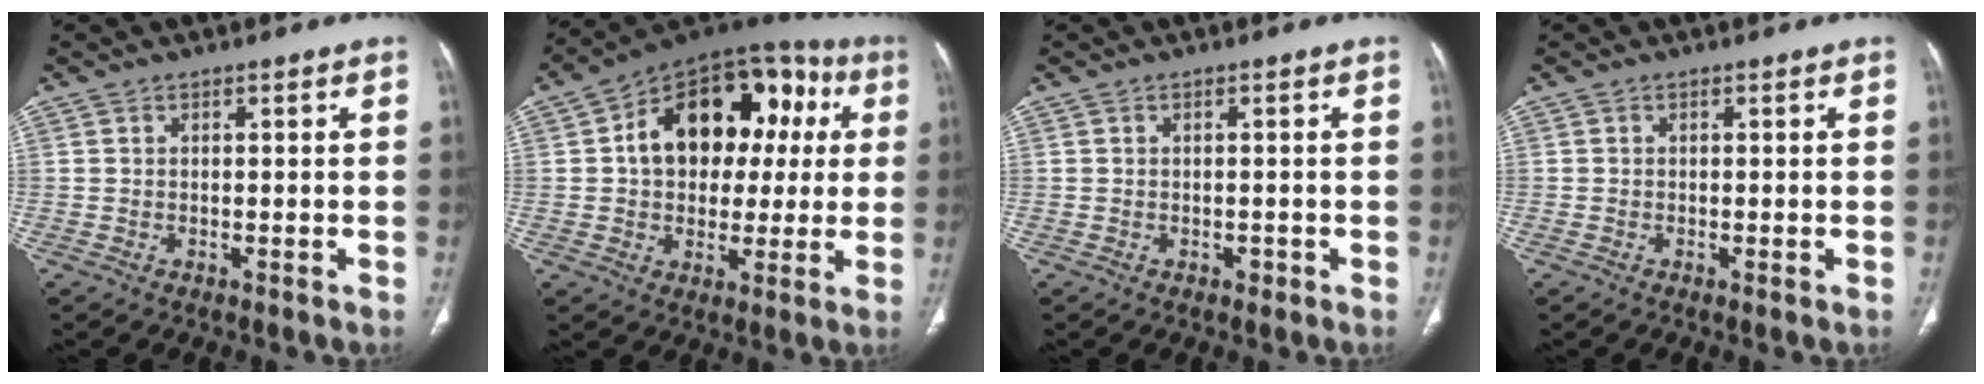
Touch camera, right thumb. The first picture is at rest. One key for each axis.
{"total": 21.3, "fx": 3.6, "fy": 14.4, "fz": 15.2, "tx": -0.178, "ty": 0.039, "tz": 0.050}
{"total": 0.9, "fx": -0.4, "fy": 0.6, "fz": 0.5, "tx": -0.004, "ty": 0.001, "tz": -0.005}
{"total": 0.6, "fx": -0.2, "fy": 0.2, "fz": 0.5, "tx": -0.012, "ty": -0.002, "tz": -0.005}